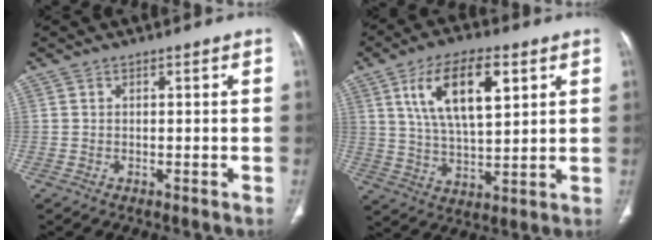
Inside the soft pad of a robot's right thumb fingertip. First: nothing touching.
{"total": 14.8, "force": [5.8, 6.4, 12.0], "torque": [-0.200, -0.014, 0.107]}